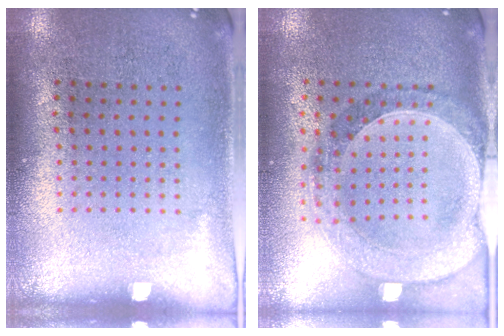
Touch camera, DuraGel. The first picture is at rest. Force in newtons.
{"total": 1.4, "press": 1.4, "slide": 0.3}